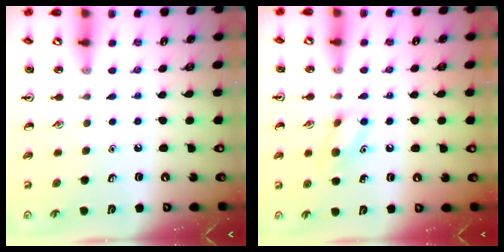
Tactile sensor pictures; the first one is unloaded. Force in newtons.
{"total": 8.5, "press": 8.4, "slide": 1.4}